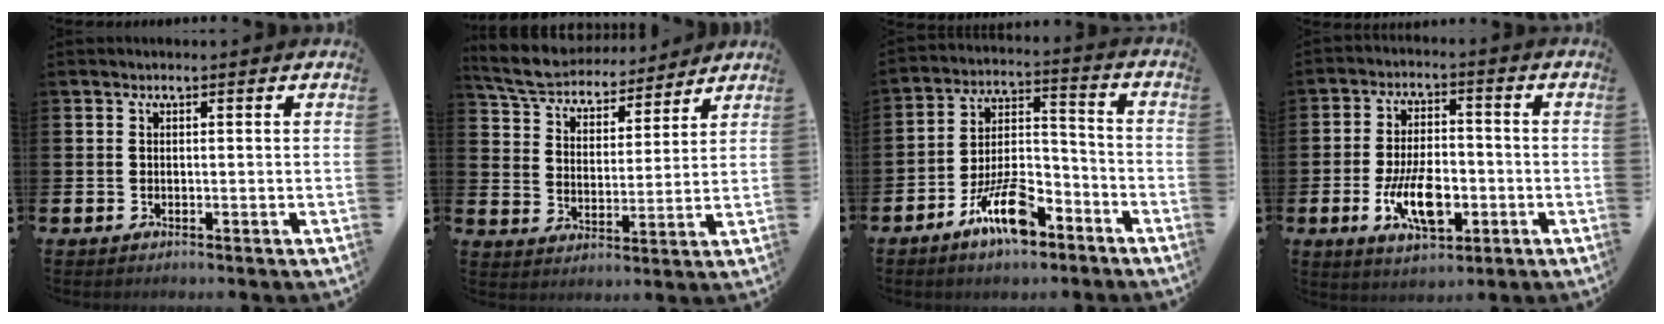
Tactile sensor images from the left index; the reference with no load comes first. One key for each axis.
{"total": 6.9, "fx": 6.5, "fy": 1.7, "fz": 1.1, "tx": -0.055, "ty": -0.045, "tz": 0.114}
{"total": 9.4, "fx": -6.2, "fy": 3.7, "fz": 6.0, "tx": -0.116, "ty": 0.013, "tz": -0.117}
{"total": 8.7, "fx": -2.6, "fy": 4.2, "fz": 7.2, "tx": -0.128, "ty": -0.008, "tz": -0.049}